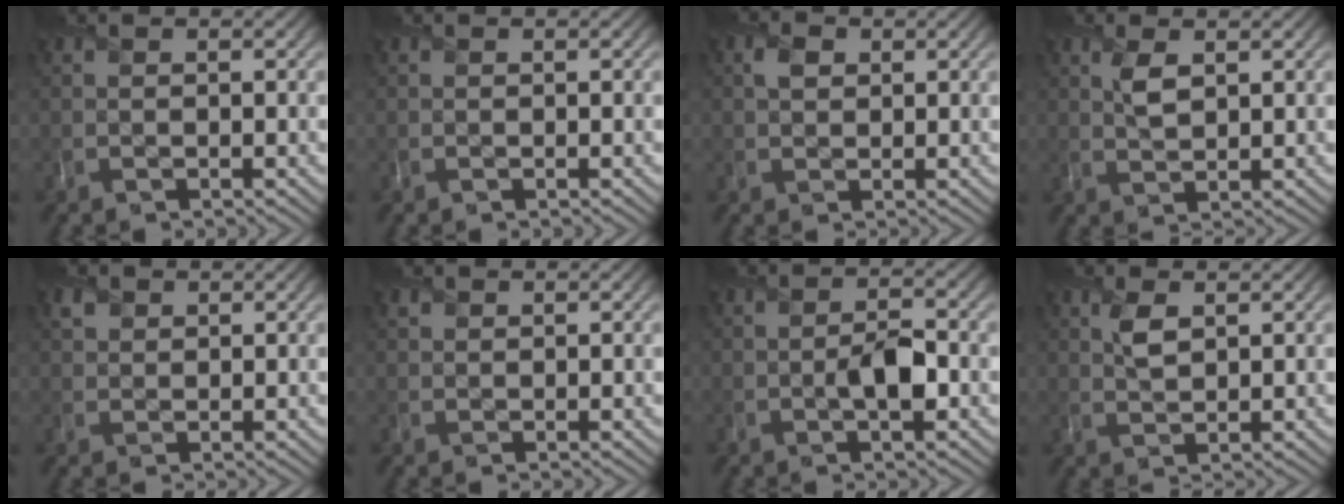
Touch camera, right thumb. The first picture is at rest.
{"total": 0.0}
{"total": 1.7, "force": [0.6, 1.4, 0.8], "torque": [-0.020, 0.002, 0.010]}
{"total": 2.5, "force": [1.2, 1.1, 1.9], "torque": [-0.043, 0.000, 0.026]}
{"total": 1.4, "force": [0.9, 1.1, 0.3], "torque": [-0.009, 0.002, 0.019]}
{"total": 0.6, "force": [0.5, 0.3, -0.2], "torque": [0.001, -0.002, 0.011]}
{"total": 3.4, "force": [-1.0, 1.4, 3.0], "torque": [-0.057, 0.000, -0.020]}
{"total": 2.5, "force": [1.2, 1.1, 1.8], "torque": [-0.042, 0.001, 0.026]}